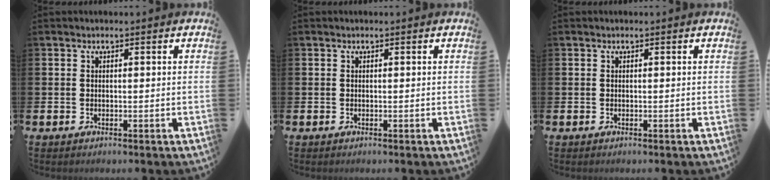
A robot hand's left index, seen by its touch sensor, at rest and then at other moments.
{"total": 0.0}
{"total": 0.0}